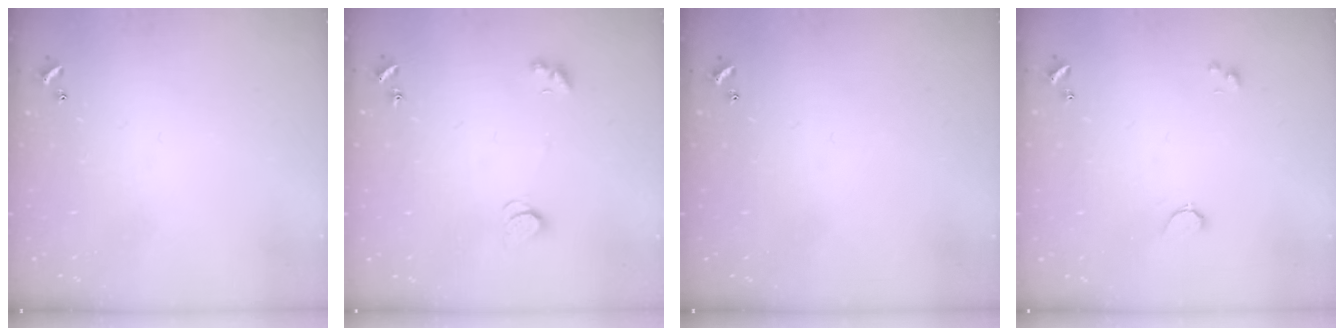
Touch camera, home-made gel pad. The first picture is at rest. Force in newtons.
{"total": 2.1, "press": 2.1, "slide": 0.4}
{"total": 0.0}
{"total": 0.8, "press": 0.7, "slide": 0.4}